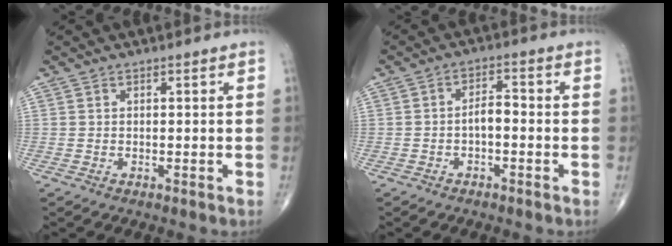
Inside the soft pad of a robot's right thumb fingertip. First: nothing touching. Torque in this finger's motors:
{"motor_torque": [0.55, 0.44, 0.62, 0.00, 0.00]}